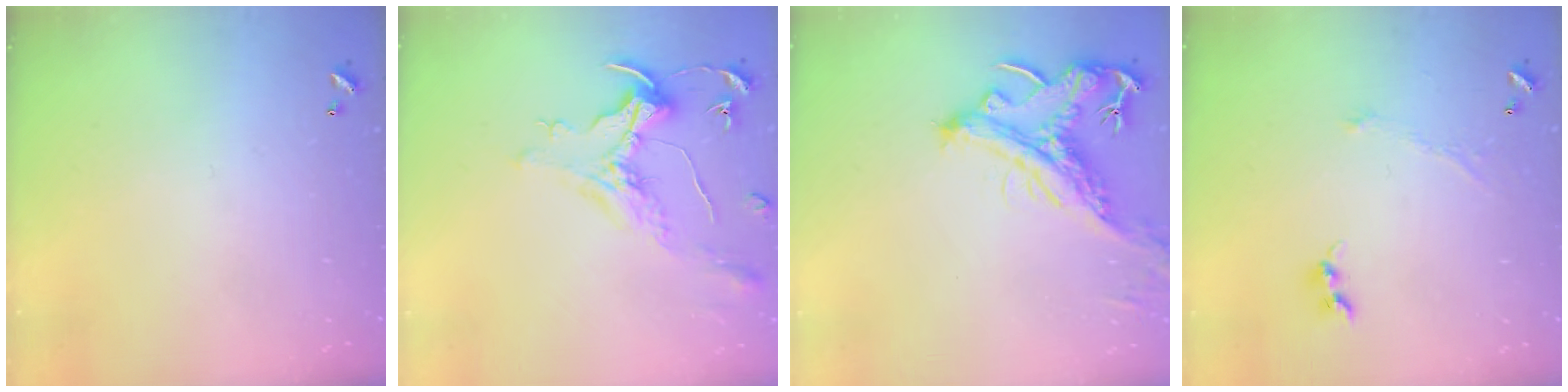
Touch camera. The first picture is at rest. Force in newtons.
{"total": 1.6, "press": 1.4, "slide": 0.7}
{"total": 2.0, "press": 1.5, "slide": 1.3}
{"total": 1.2, "press": 1.2, "slide": 0.1}